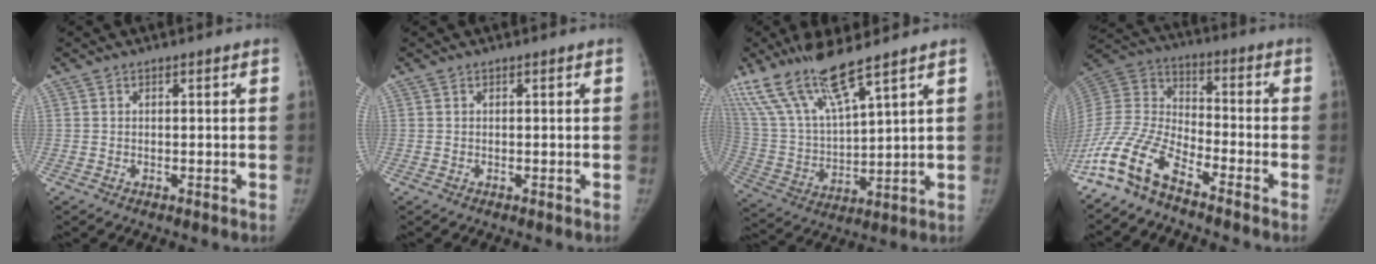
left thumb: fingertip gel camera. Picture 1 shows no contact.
{"total": 0.0}
{"total": 16.3, "force": [11.5, 3.5, 10.9], "torque": [-0.220, -0.048, 0.238]}
{"total": 13.8, "force": [-10.2, 4.8, 8.0], "torque": [-0.170, 0.063, -0.209]}